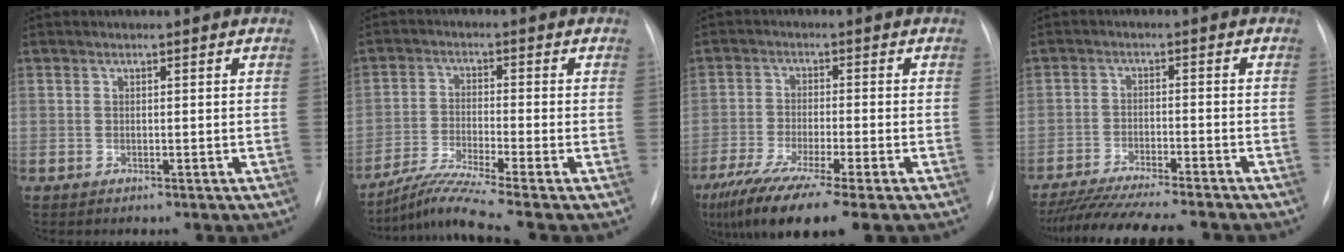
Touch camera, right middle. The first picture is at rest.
{"total": 7.4, "force": [-6.1, -2.3, 3.4], "torque": [-0.073, -0.027, -0.116]}
{"total": 13.2, "force": [-9.4, 0.6, 9.2], "torque": [-0.173, -0.036, -0.160]}
{"total": 14.9, "force": [-13.2, 0.6, 6.8], "torque": [-0.108, -0.025, -0.199]}